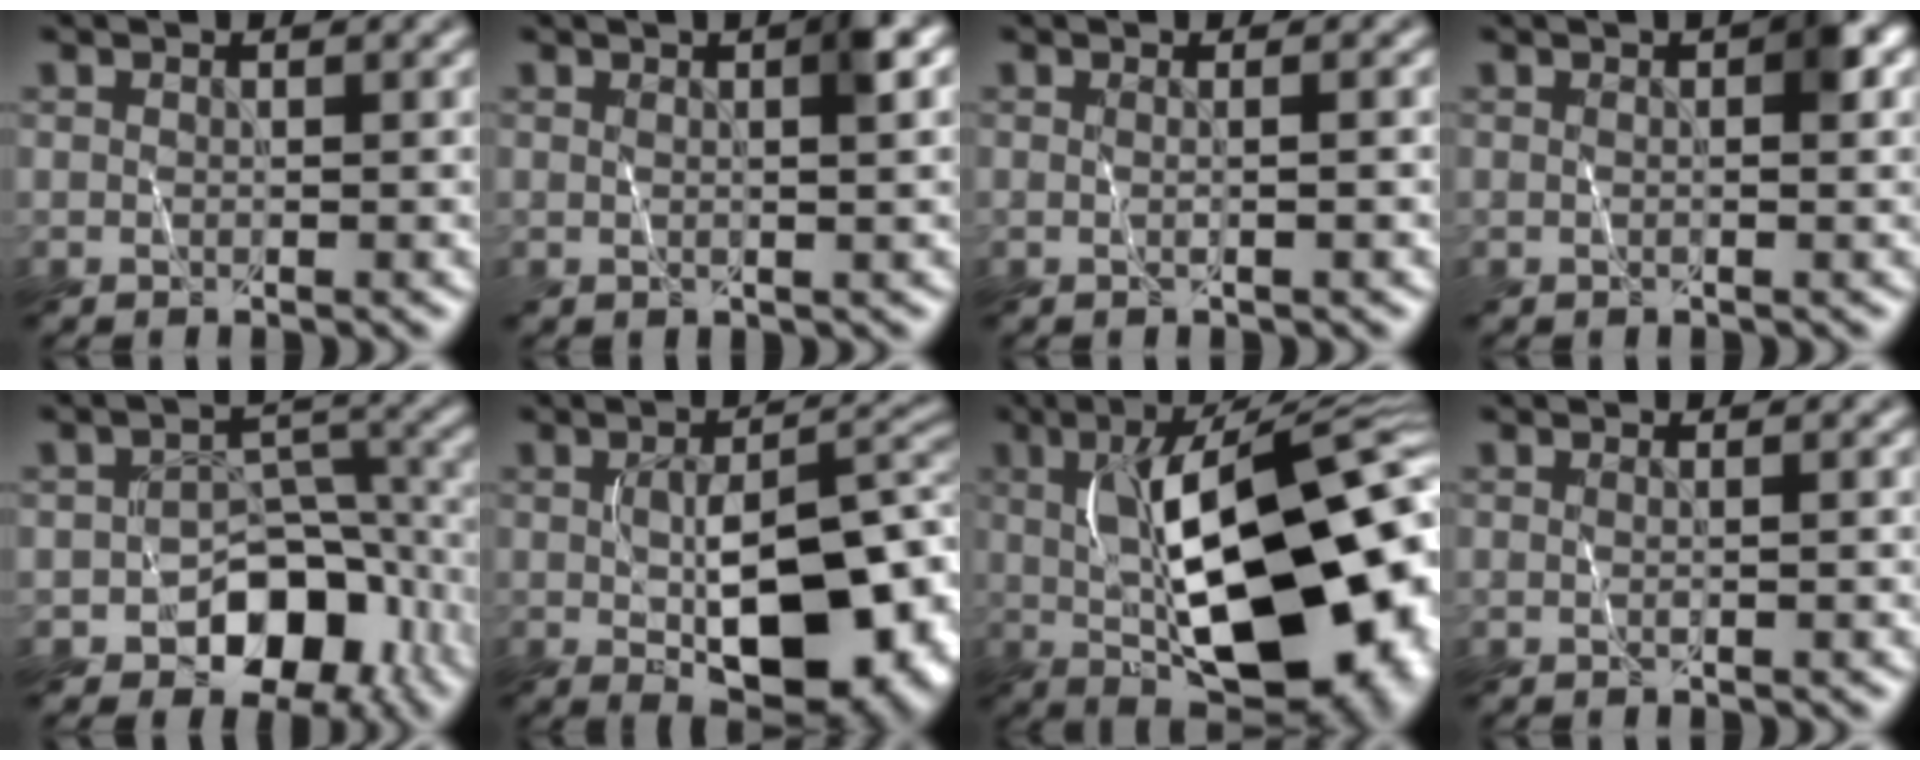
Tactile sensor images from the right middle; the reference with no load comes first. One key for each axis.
{"total": 2.3, "fx": 0.6, "fy": 0.3, "fz": 2.2, "tx": -0.028, "ty": 0.006, "tz": 0.010}
{"total": 1.5, "fx": 0.1, "fy": 0.6, "fz": 1.3, "tx": -0.019, "ty": 0.002, "tz": -0.017}
{"total": 2.2, "fx": 0.4, "fy": 0.4, "fz": 2.2, "tx": -0.025, "ty": 0.006, "tz": 0.004}
{"total": 6.7, "fx": -3.5, "fy": 4.3, "fz": 3.9, "tx": -0.036, "ty": 0.001, "tz": -0.057}
{"total": 12.4, "fx": -2.6, "fy": 5.6, "fz": 10.8, "tx": -0.157, "ty": -0.014, "tz": -0.027}
{"total": 17.8, "fx": -1.4, "fy": 7.7, "fz": 16.0, "tx": -0.210, "ty": 0.010, "tz": -0.010}
{"total": 0.9, "fx": -0.1, "fy": 0.3, "fz": 0.8, "tx": -0.012, "ty": -0.001, "tz": -0.012}